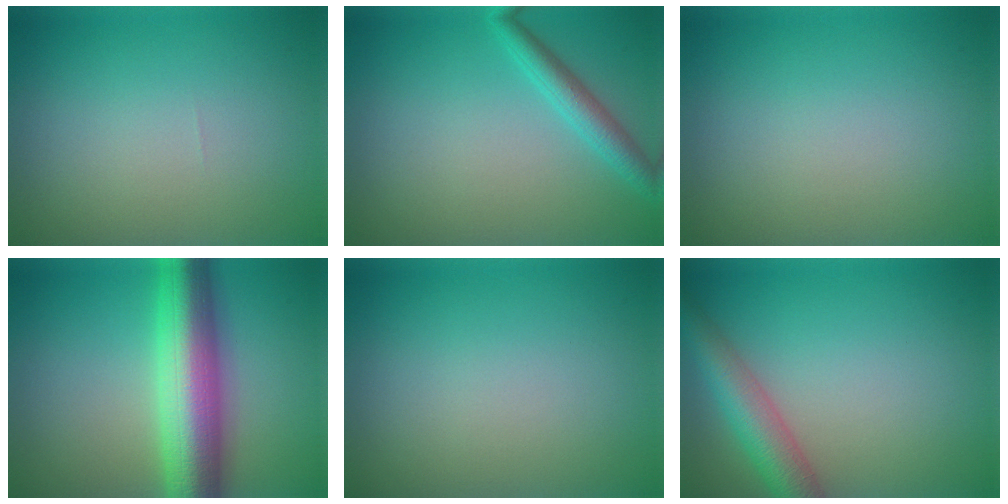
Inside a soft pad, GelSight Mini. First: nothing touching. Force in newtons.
{"total": 2.6, "press": 2.6, "slide": 0.2}
{"total": 0.0}
{"total": 9.9, "press": 9.9, "slide": 0.1}
{"total": 0.0}
{"total": 4.7, "press": 4.6, "slide": 0.2}